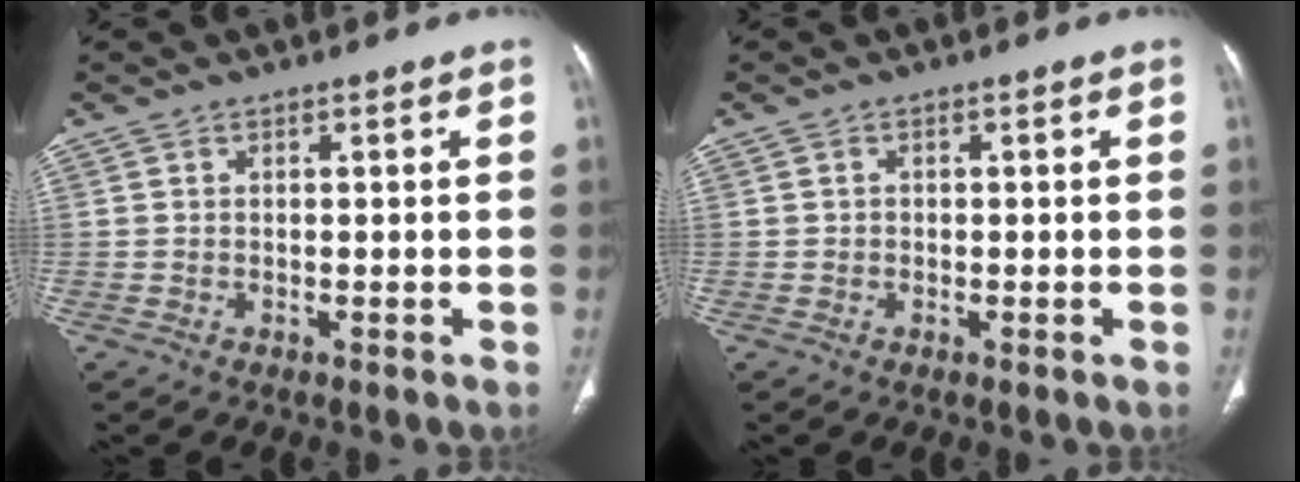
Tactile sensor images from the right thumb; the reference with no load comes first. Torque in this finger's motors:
{"motor_torque": [-0.35, 0.02, 0.01, 0.24, -0.02]}